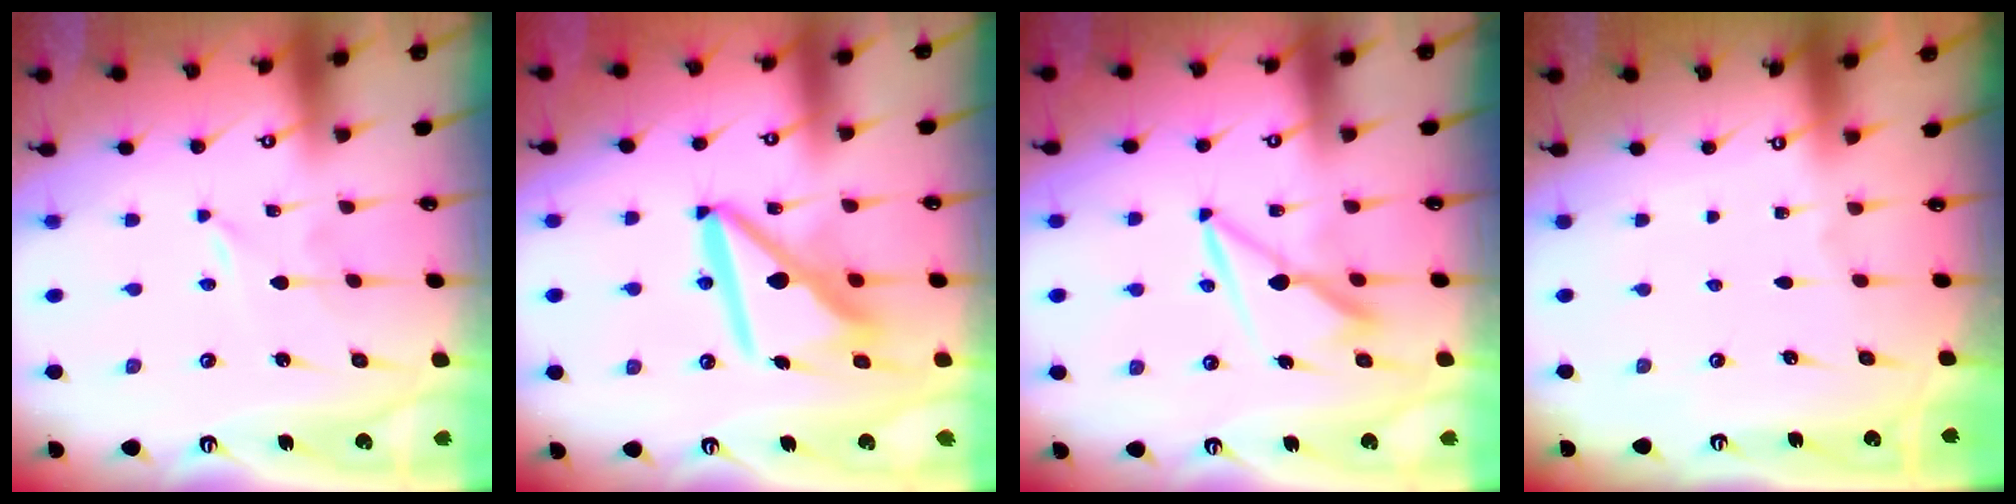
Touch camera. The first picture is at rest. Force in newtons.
{"total": 13.2, "press": 13.1, "slide": 1.7}
{"total": 8.1, "press": 8.1, "slide": 0.3}
{"total": 0.0}